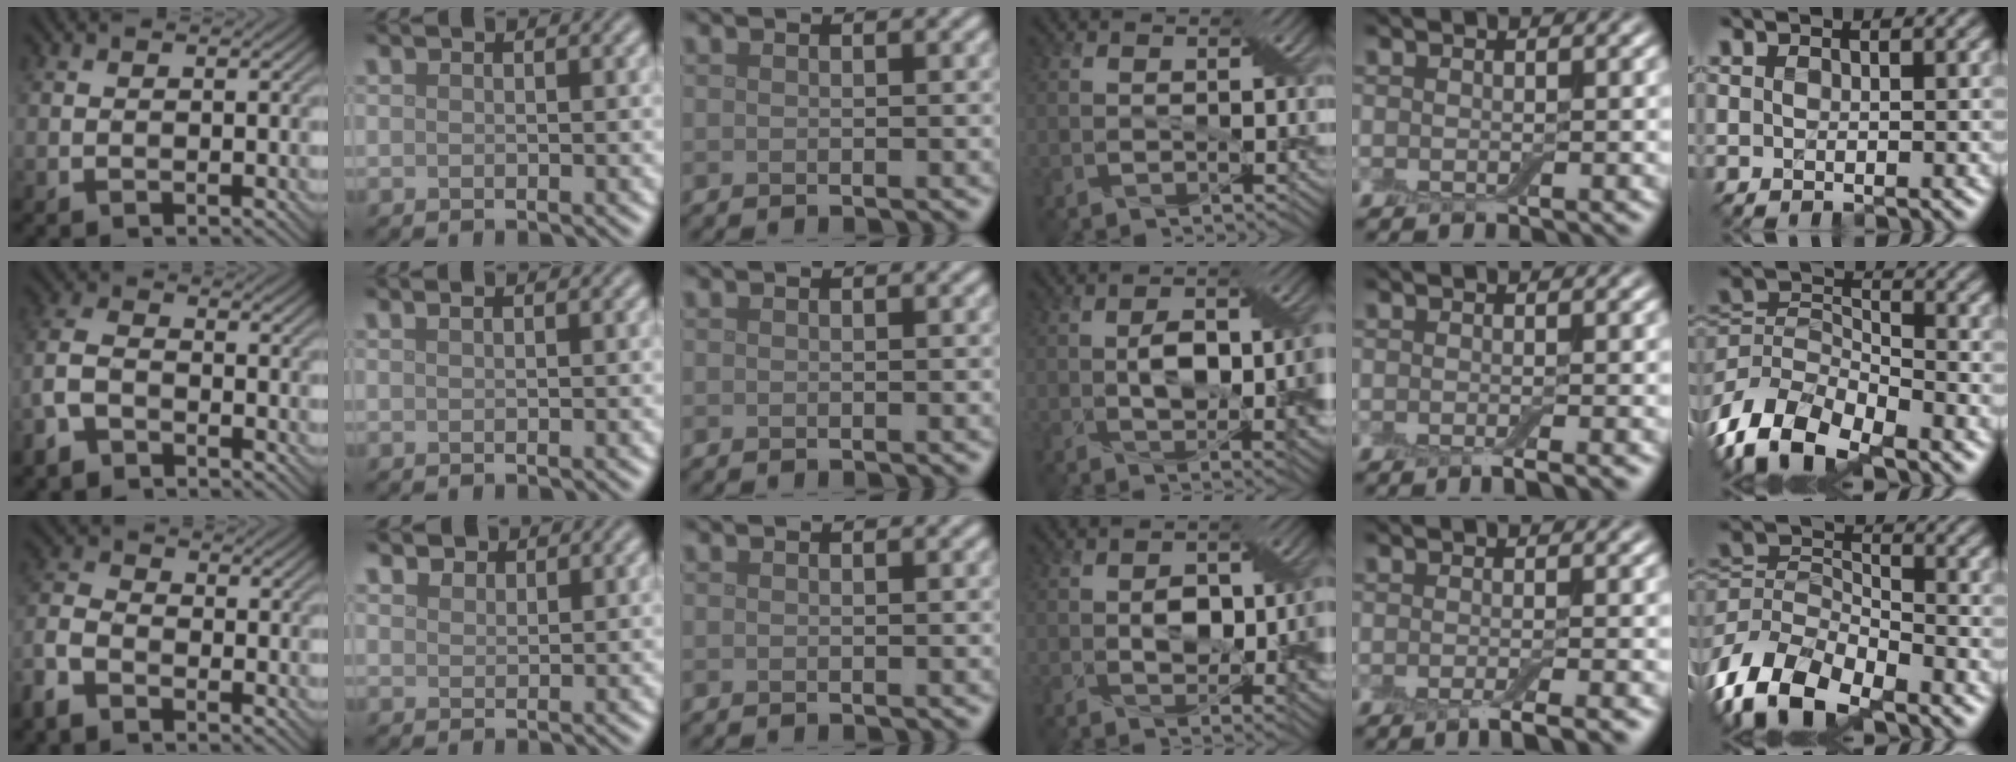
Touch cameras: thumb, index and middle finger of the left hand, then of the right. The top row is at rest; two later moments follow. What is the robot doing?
{"motion": "insert", "object": "backpack"}